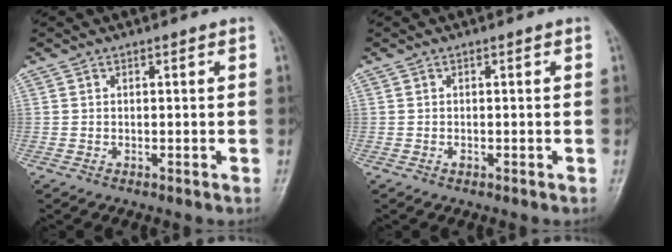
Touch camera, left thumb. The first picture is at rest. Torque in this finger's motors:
{"motor_torque": [-0.03, -0.01, 0.10, 0.04, 0.00]}